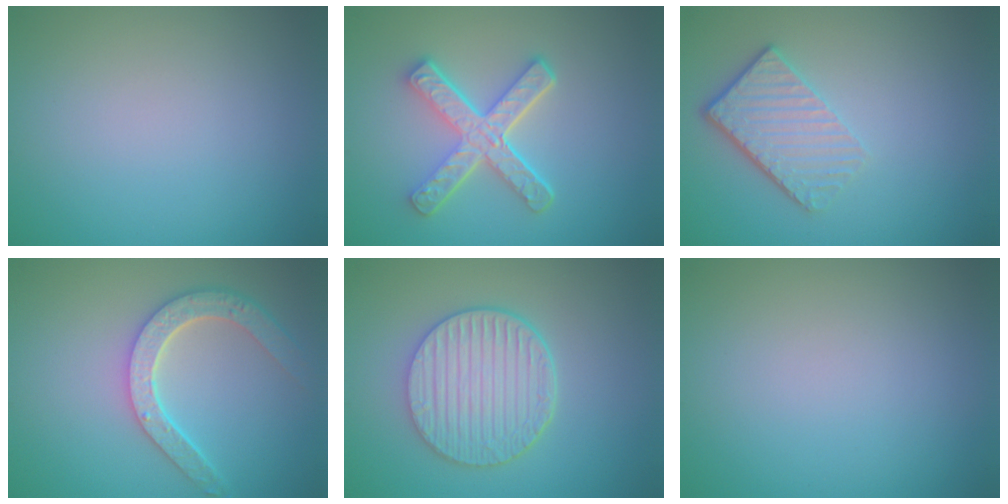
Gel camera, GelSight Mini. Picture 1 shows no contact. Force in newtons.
{"total": 5.1, "press": 3.9, "slide": 3.3}
{"total": 3.6, "press": 2.7, "slide": 2.4}
{"total": 4.6, "press": 3.8, "slide": 2.7}
{"total": 5.9, "press": 4.7, "slide": 3.6}
{"total": 0.0}